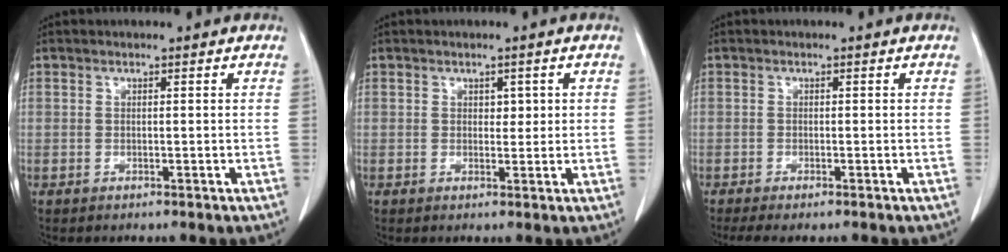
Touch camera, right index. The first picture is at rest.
{"total": 1.7, "force": [0.5, 1.1, 1.2], "torque": [-0.012, -0.001, 0.007]}
{"total": 4.4, "force": [-3.6, 0.8, 2.4], "torque": [-0.034, -0.012, -0.052]}